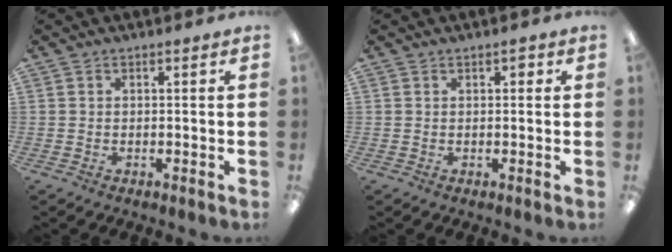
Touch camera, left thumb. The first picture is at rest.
{"total": 1.3, "force": [0.7, 0.7, 0.9], "torque": [-0.011, 0.000, 0.009]}